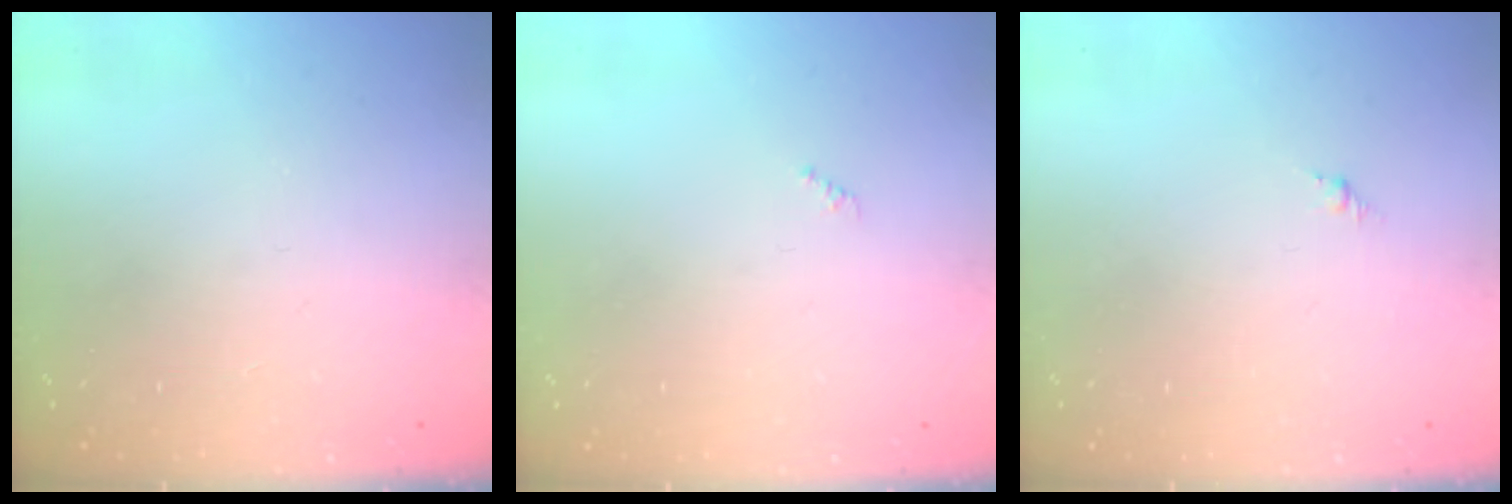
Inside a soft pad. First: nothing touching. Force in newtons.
{"total": 0.0}
{"total": 1.3, "press": 1.2, "slide": 0.5}